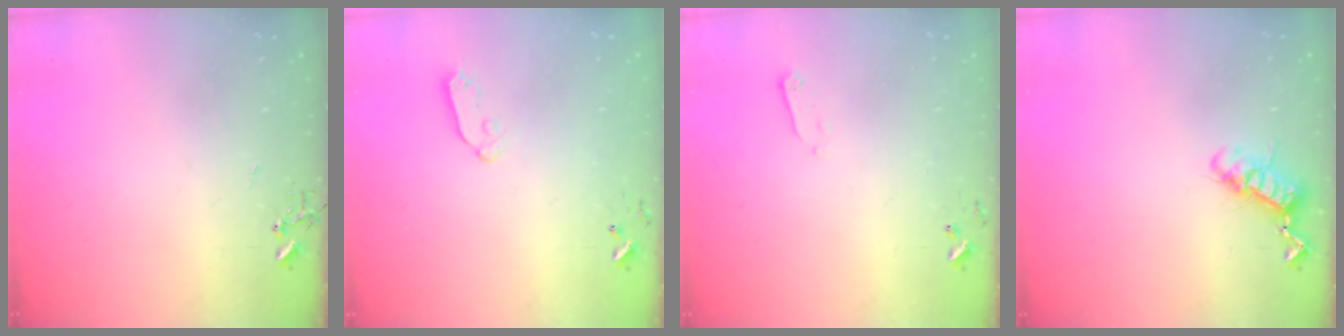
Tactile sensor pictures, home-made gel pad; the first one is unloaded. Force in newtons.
{"total": 6.0, "press": 6.0, "slide": 0.5}
{"total": 2.4, "press": 2.4, "slide": 0.4}
{"total": 11.1, "press": 11.1, "slide": 0.3}